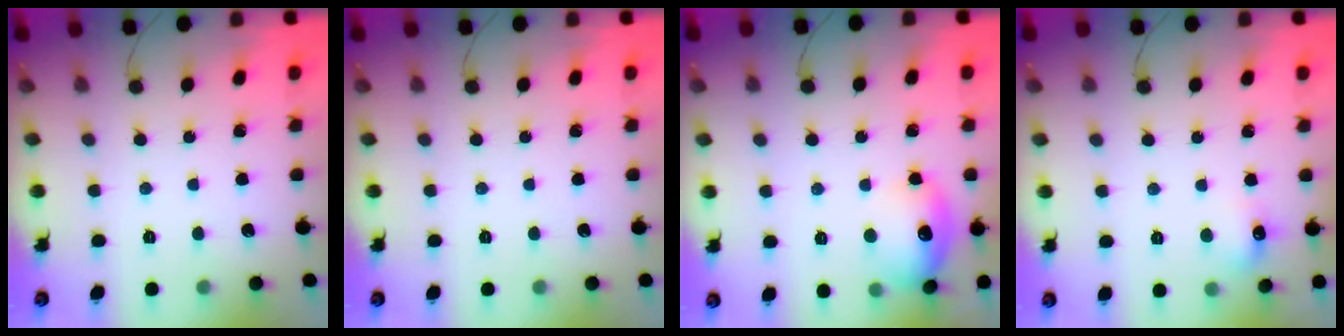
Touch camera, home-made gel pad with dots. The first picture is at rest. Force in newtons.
{"total": 0.0}
{"total": 14.0, "press": 13.9, "slide": 0.9}
{"total": 6.5, "press": 6.2, "slide": 1.9}